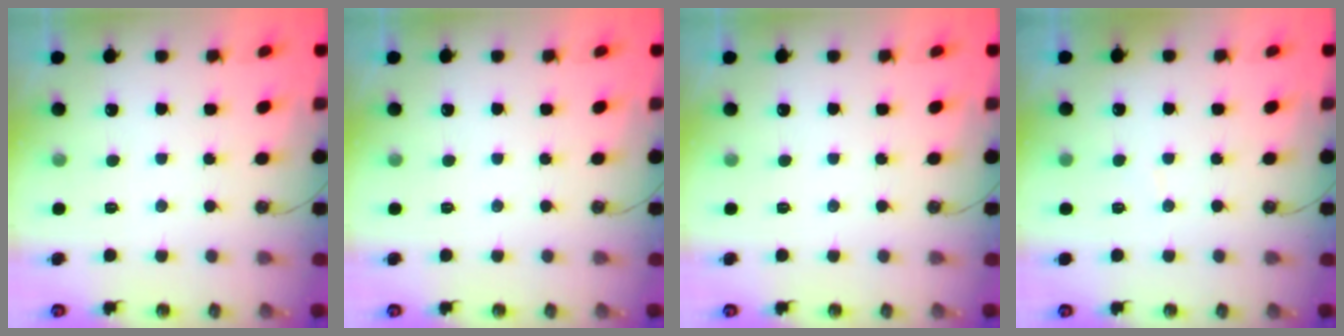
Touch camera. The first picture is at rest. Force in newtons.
{"total": 0.0}
{"total": 0.0}
{"total": 2.9, "press": 2.9, "slide": 0.2}